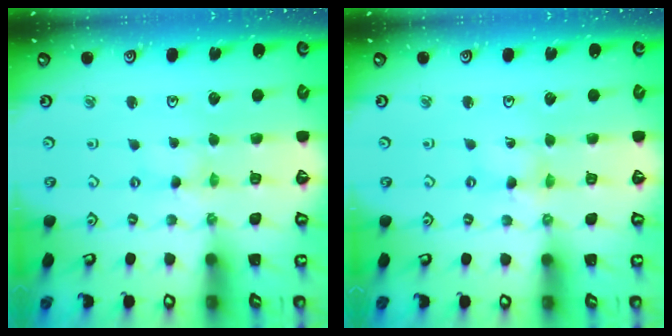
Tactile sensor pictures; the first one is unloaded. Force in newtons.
{"total": 0.9, "press": 0.9, "slide": 0.2}